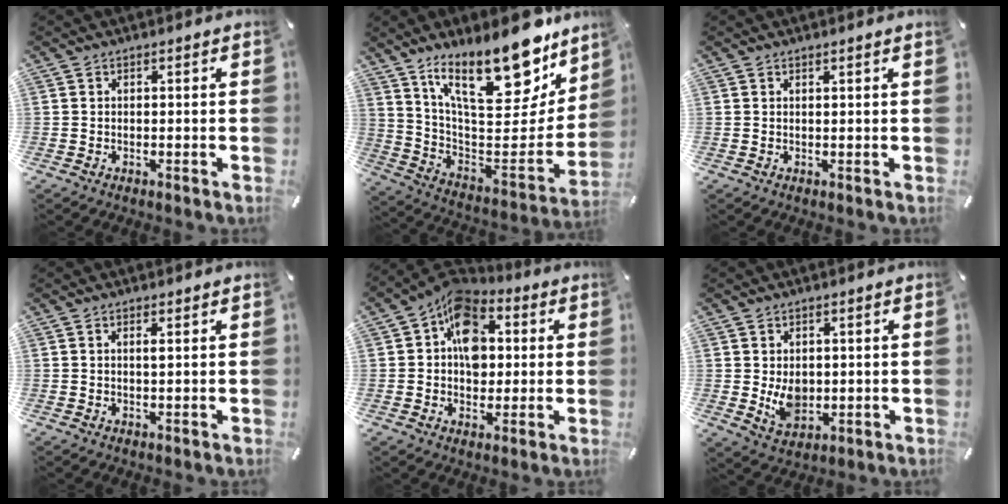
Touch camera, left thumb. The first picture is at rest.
{"total": 24.6, "force": [16.8, 10.0, 14.9], "torque": [-0.220, -0.122, 0.286]}
{"total": 0.9, "force": [0.7, -0.1, 0.5], "torque": [-0.008, -0.003, 0.013]}
{"total": 1.4, "force": [0.6, 0.2, 1.3], "torque": [-0.026, 0.000, 0.010]}
{"total": 12.3, "force": [2.4, 9.5, 7.6], "torque": [-0.122, -0.009, 0.042]}
{"total": 6.4, "force": [0.5, 5.0, 3.9], "torque": [-0.061, -0.011, 0.007]}